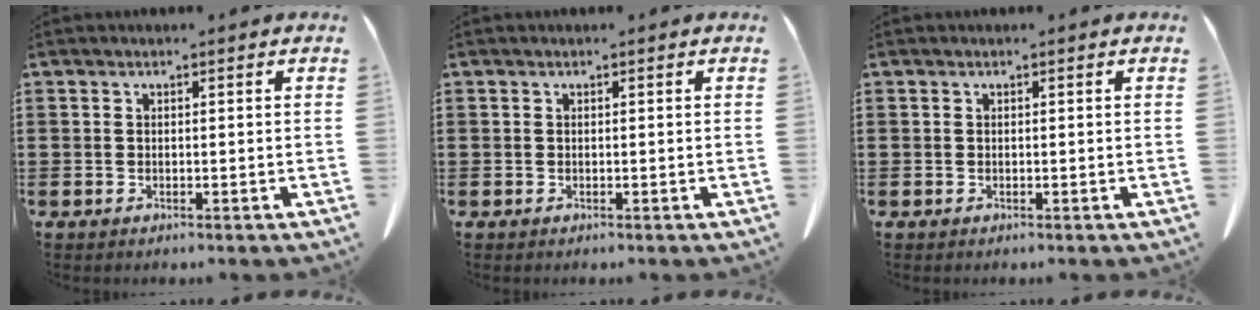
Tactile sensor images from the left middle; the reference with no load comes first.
{"total": 0.0}
{"total": 0.0}